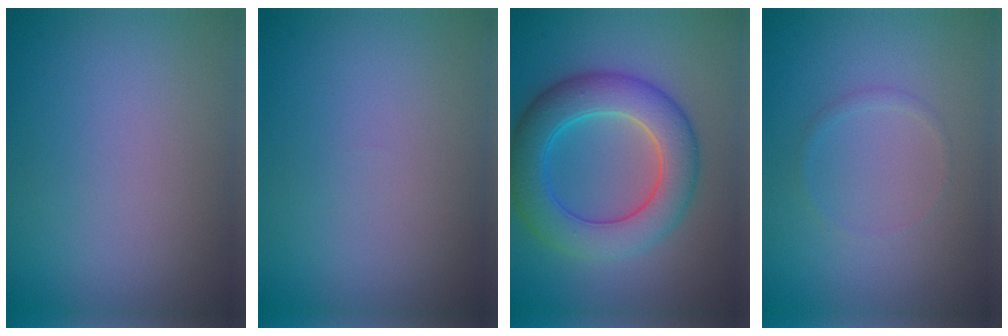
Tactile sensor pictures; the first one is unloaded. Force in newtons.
{"total": 0.0}
{"total": 7.4, "press": 7.4, "slide": 0.3}
{"total": 0.7, "press": 0.7, "slide": 0.0}